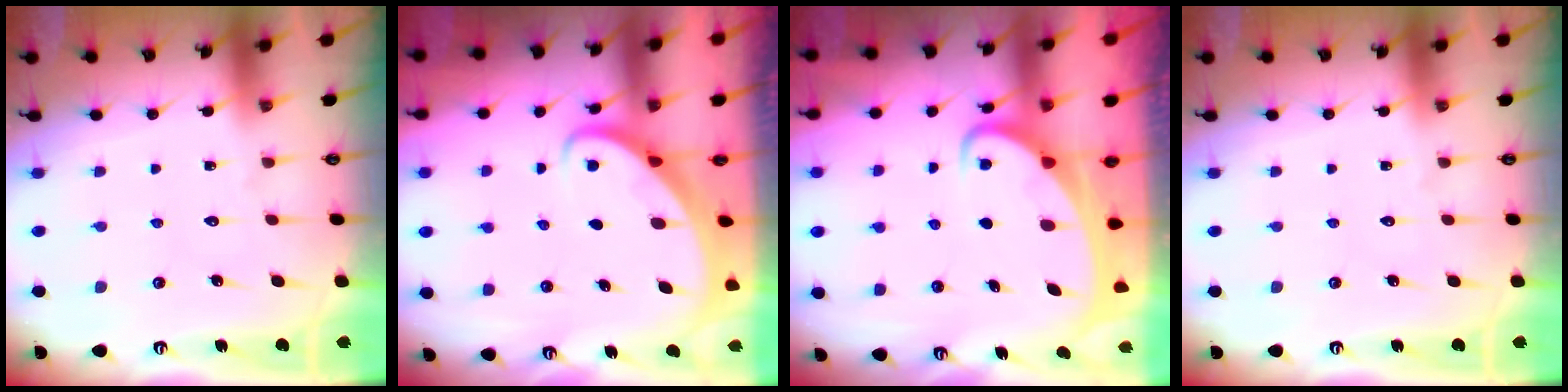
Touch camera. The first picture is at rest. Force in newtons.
{"total": 2.4, "press": 2.4, "slide": 0.3}
{"total": 2.6, "press": 2.6, "slide": 0.5}
{"total": 0.0}